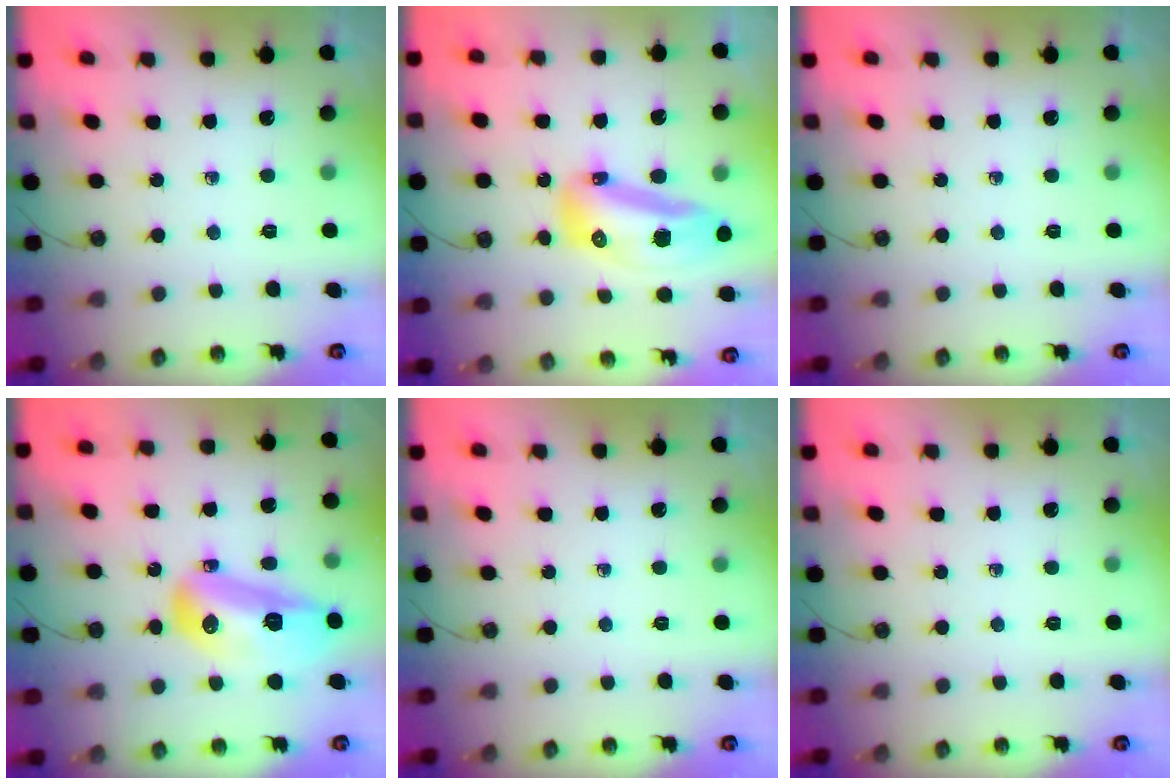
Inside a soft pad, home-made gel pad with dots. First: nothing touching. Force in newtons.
{"total": 14.8, "press": 14.7, "slide": 1.8}
{"total": 0.0}
{"total": 15.6, "press": 15.5, "slide": 1.6}
{"total": 0.0}
{"total": 0.0}